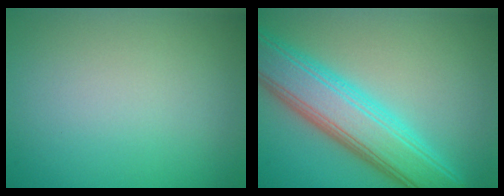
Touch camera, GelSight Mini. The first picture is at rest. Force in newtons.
{"total": 7.8, "press": 7.8, "slide": 0.2}